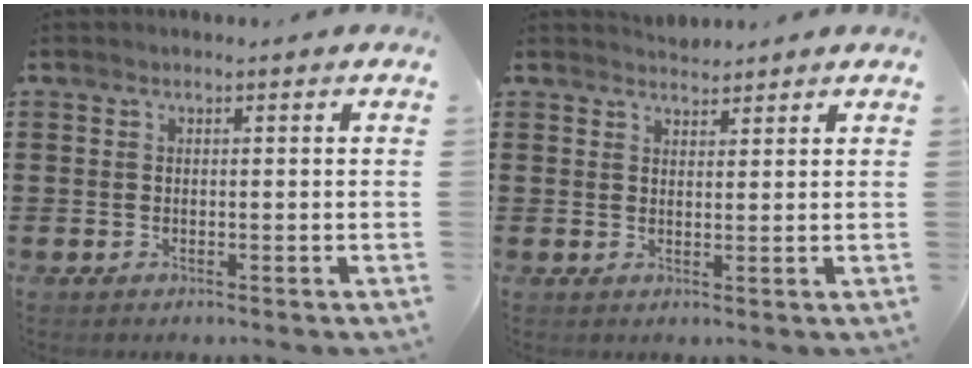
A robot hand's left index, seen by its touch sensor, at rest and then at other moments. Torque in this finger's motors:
{"motor_torque": [0.03, 0.01, -0.02, 0.00]}